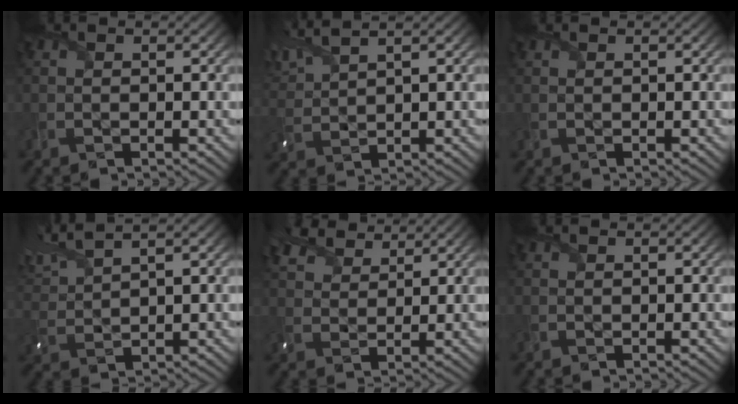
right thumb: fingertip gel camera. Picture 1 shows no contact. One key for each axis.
{"total": 5.6, "fx": 4.2, "fy": 1.2, "fz": 3.5, "tx": -0.094, "ty": 0.024, "tz": 0.089}
{"total": 0.0}
{"total": 6.1, "fx": 4.8, "fy": 1.2, "fz": 3.6, "tx": -0.092, "ty": 0.027, "tz": 0.100}
{"total": 6.2, "fx": 4.9, "fy": 2.7, "fz": 2.5, "tx": -0.070, "ty": 0.015, "tz": 0.094}
{"total": 0.0}